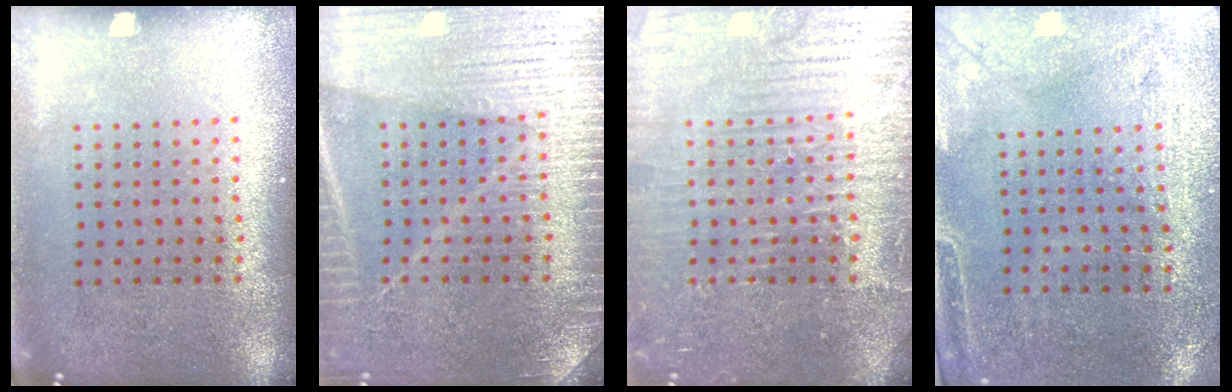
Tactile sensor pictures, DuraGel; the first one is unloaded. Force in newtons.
{"total": 3.7, "press": 3.7, "slide": 0.6}
{"total": 6.7, "press": 6.7, "slide": 0.9}
{"total": 3.0, "press": 2.3, "slide": 1.8}